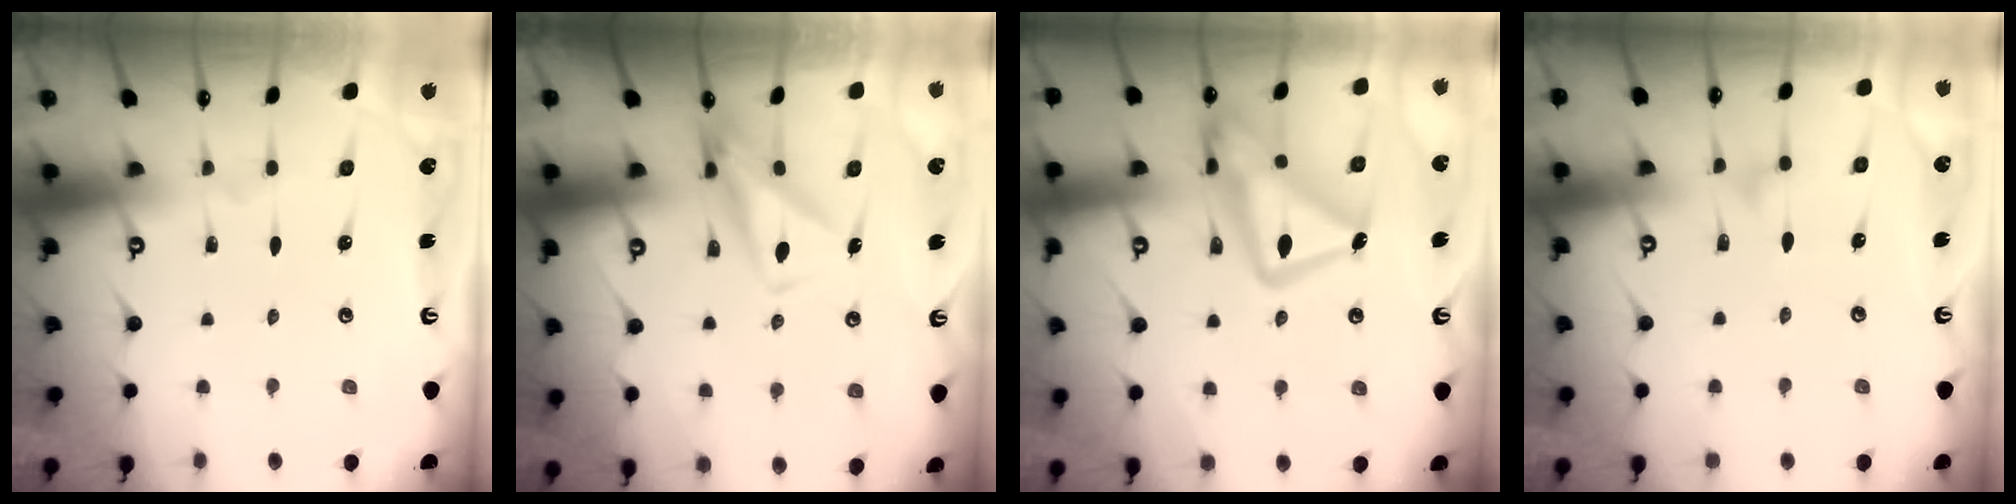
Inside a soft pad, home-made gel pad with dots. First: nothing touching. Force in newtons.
{"total": 8.8, "press": 8.7, "slide": 0.9}
{"total": 20.2, "press": 20.1, "slide": 1.9}
{"total": 8.4, "press": 8.4, "slide": 0.5}